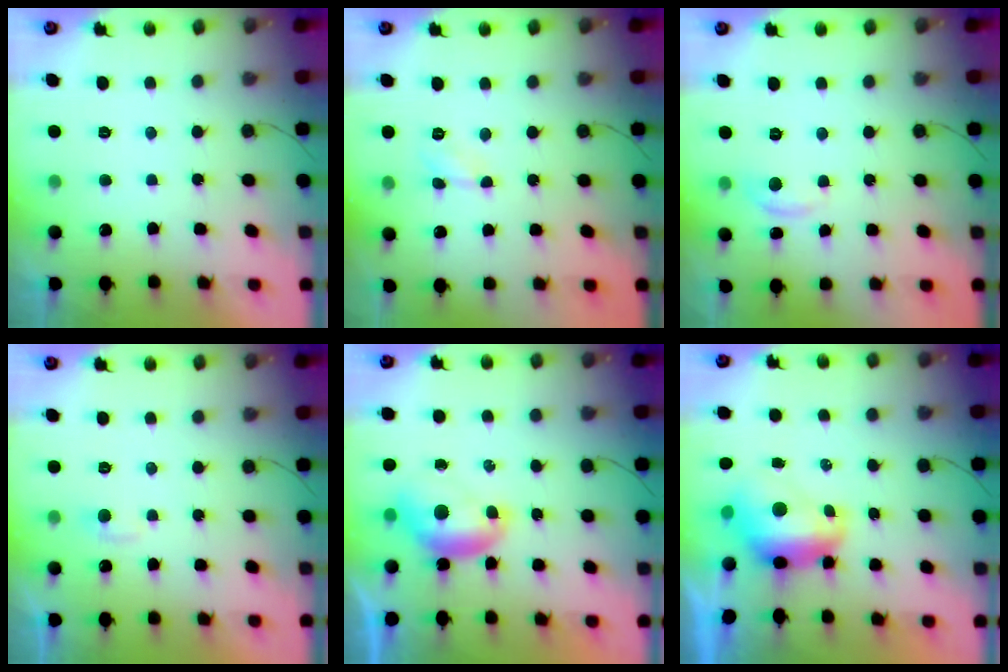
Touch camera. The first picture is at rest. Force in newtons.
{"total": 3.1, "press": 3.0, "slide": 0.4}
{"total": 3.6, "press": 3.6, "slide": 0.3}
{"total": 2.7, "press": 2.7, "slide": 0.2}
{"total": 7.2, "press": 7.1, "slide": 0.6}
{"total": 8.4, "press": 8.3, "slide": 0.8}